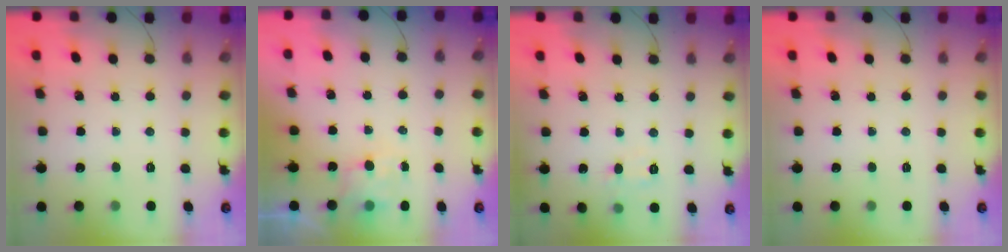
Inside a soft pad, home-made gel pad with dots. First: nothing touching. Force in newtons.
{"total": 4.3, "press": 4.3, "slide": 0.7}
{"total": 5.8, "press": 5.6, "slide": 1.3}
{"total": 0.0}